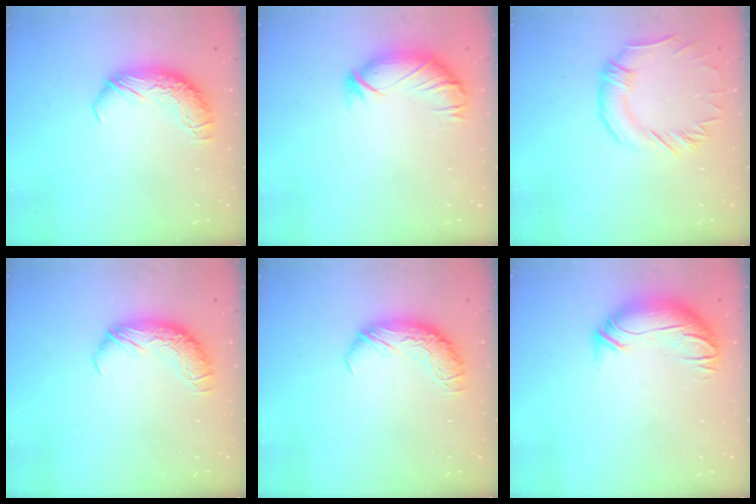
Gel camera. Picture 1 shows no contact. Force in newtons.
{"total": 3.5, "press": 3.0, "slide": 1.7}
{"total": 0.9, "press": 0.2, "slide": 0.9}
{"total": 0.0}
{"total": 0.0}
{"total": 3.2, "press": 1.5, "slide": 2.8}